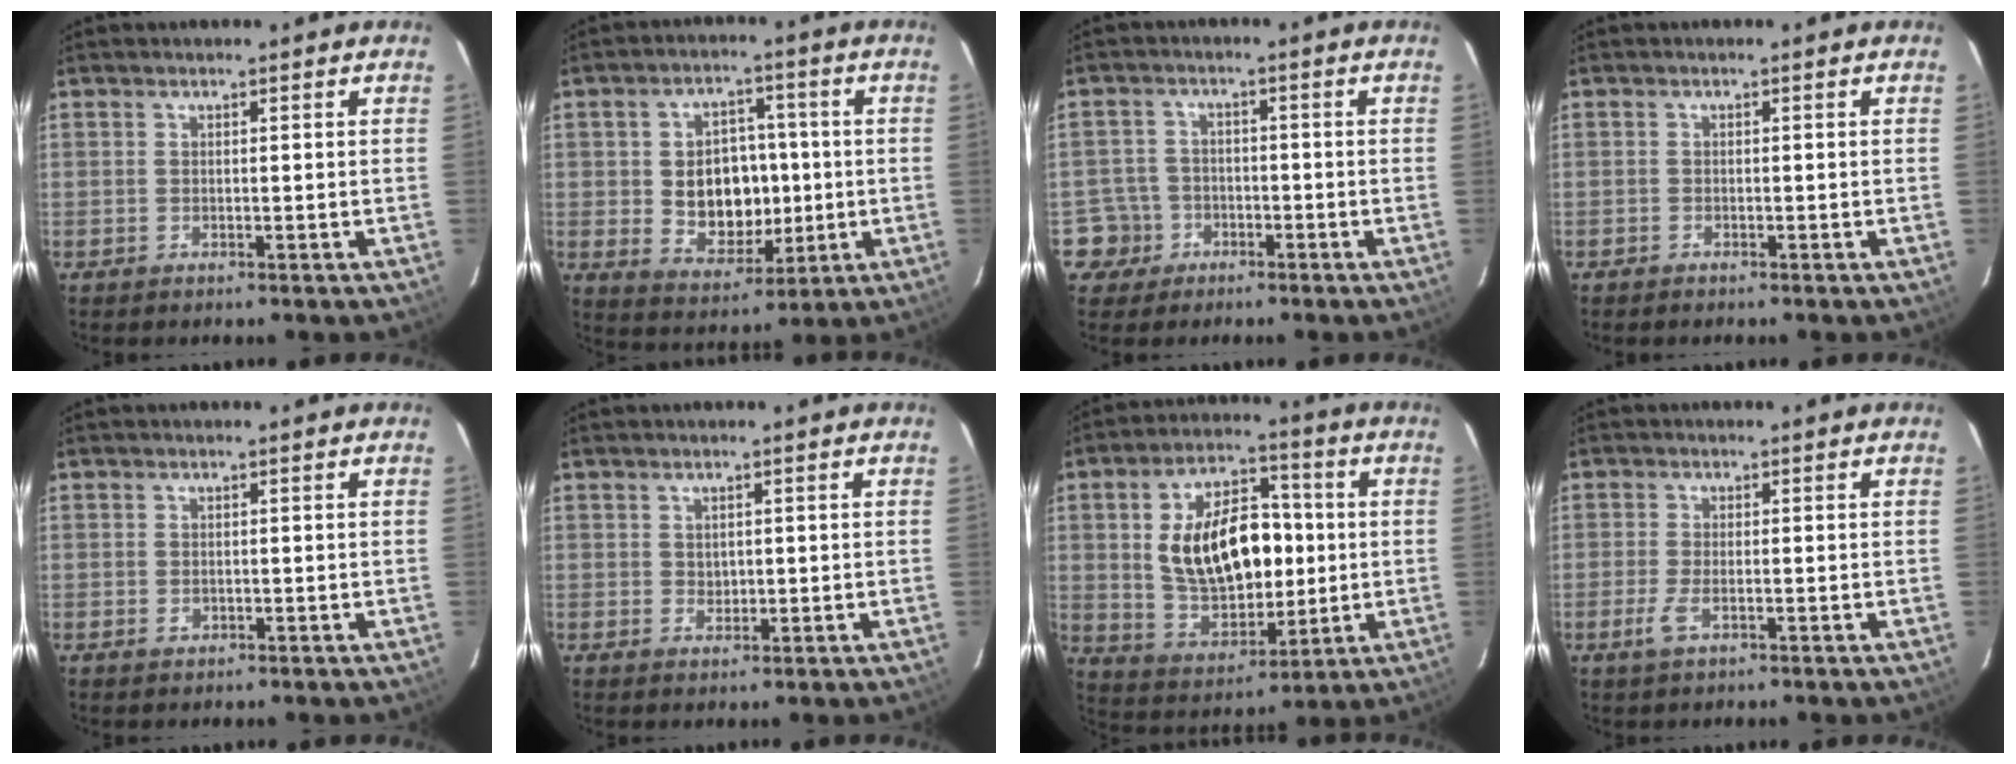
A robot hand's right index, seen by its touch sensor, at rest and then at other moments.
{"total": 11.1, "force": [-0.3, 8.5, 7.2], "torque": [-0.145, 0.008, 0.016]}
{"total": 5.2, "force": [-2.4, 4.6, -0.2], "torque": [-0.007, 0.020, -0.045]}
{"total": 0.7, "force": [-0.6, 0.2, -0.2], "torque": [0.000, 0.001, -0.012]}
{"total": 1.2, "force": [-0.3, 0.9, 0.6], "torque": [-0.008, 0.001, -0.005]}
{"total": 1.6, "force": [0.4, 1.5, 0.5], "torque": [-0.003, 0.002, 0.010]}
{"total": 17.7, "force": [1.4, 10.5, 14.2], "torque": [-0.265, 0.016, 0.046]}
{"total": 3.4, "force": [-1.5, 1.2, 2.8], "torque": [-0.062, -0.005, -0.030]}